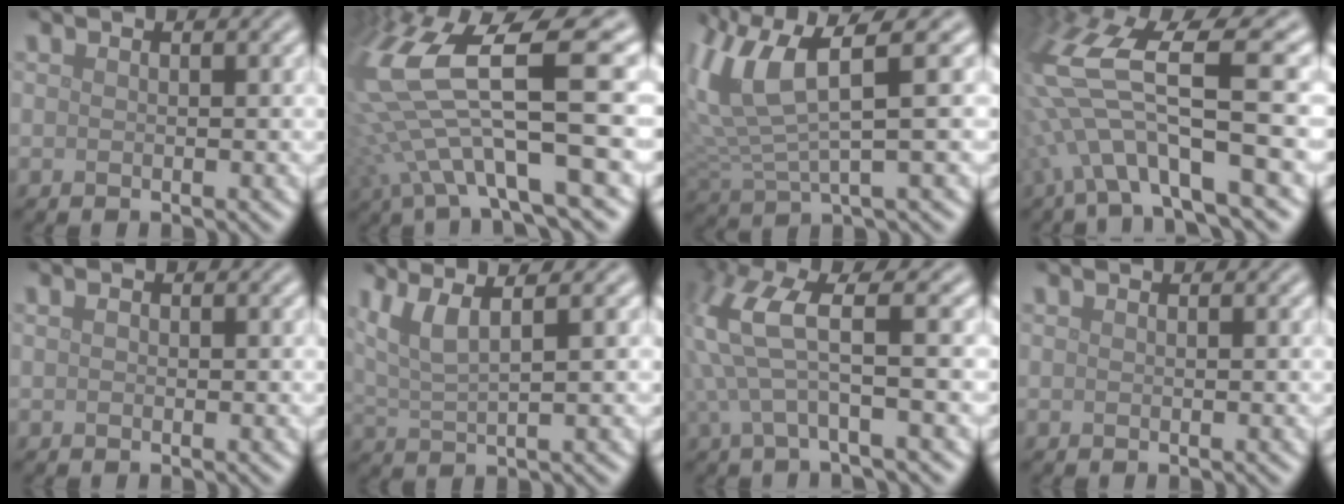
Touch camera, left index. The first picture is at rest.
{"total": 11.5, "force": [0.0, 3.7, 10.9], "torque": [-0.235, 0.005, 0.008]}
{"total": 6.9, "force": [2.8, 2.0, 5.9], "torque": [-0.142, 0.006, 0.056]}
{"total": 11.6, "force": [-0.8, 3.5, 11.0], "torque": [-0.231, 0.012, -0.011]}
{"total": 0.5, "force": [0.1, 0.4, 0.3], "torque": [-0.007, 0.000, 0.001]}
{"total": 4.4, "force": [2.3, 1.2, 3.5], "torque": [-0.068, 0.011, 0.046]}
{"total": 6.0, "force": [1.6, 1.2, 5.7], "torque": [-0.134, 0.010, 0.032]}
{"total": 0.0}